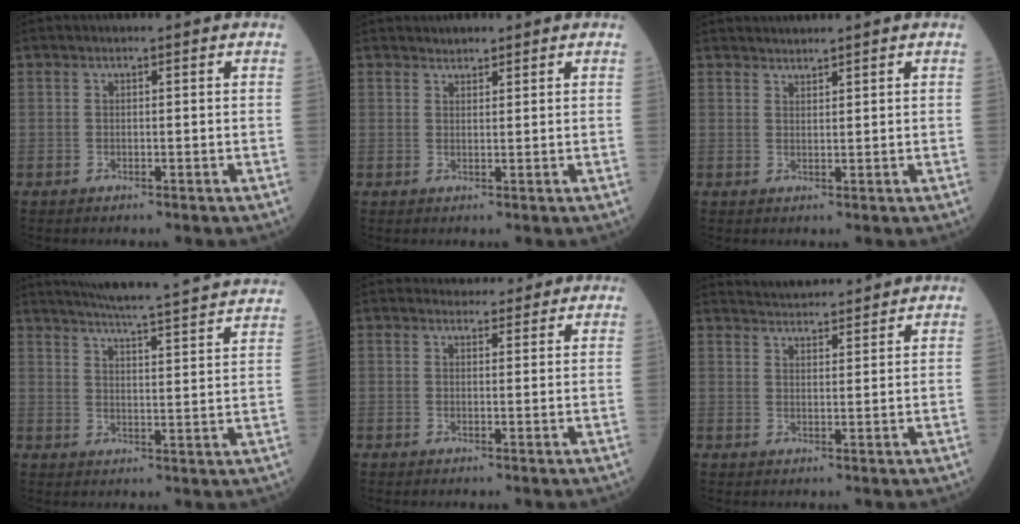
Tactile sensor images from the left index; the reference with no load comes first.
{"total": 1.5, "force": [1.4, 0.6, 0.1], "torque": [-0.007, 0.008, 0.024]}
{"total": 2.2, "force": [2.2, -0.1, 0.1], "torque": [0.000, 0.014, 0.044]}
{"total": 23.4, "force": [21.5, 0.3, 9.1], "torque": [-0.146, -0.032, 0.268]}
{"total": 3.9, "force": [3.5, 1.6, 0.4], "torque": [0.000, 0.008, 0.039]}
{"total": 8.4, "force": [8.1, 0.9, 1.7], "torque": [-0.030, 0.021, 0.118]}